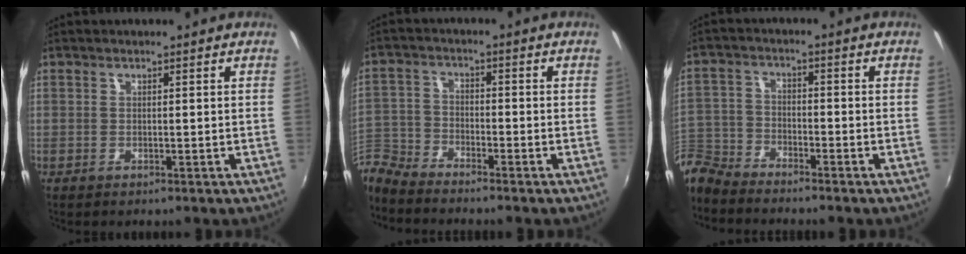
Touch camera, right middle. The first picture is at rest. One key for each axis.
{"total": 6.2, "fx": -5.8, "fy": 2.0, "fz": 1.1, "tx": -0.032, "ty": 0.008, "tz": -0.130}
{"total": 7.8, "fx": -7.1, "fy": 2.9, "fz": 1.7, "tx": -0.050, "ty": 0.008, "tz": -0.151}